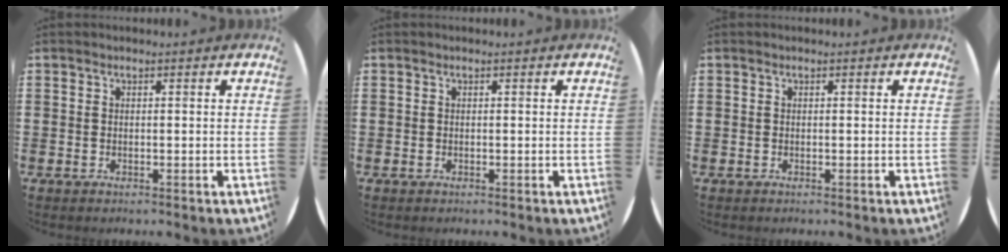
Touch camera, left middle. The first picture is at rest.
{"total": 0.0}
{"total": 0.0}